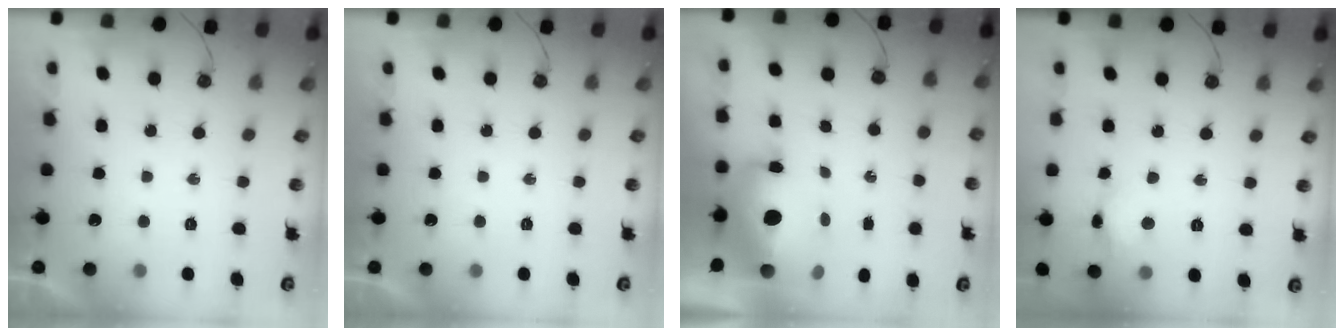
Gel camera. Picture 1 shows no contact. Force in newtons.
{"total": 0.0}
{"total": 14.1, "press": 14.1, "slide": 1.3}
{"total": 7.4, "press": 7.4, "slide": 0.6}